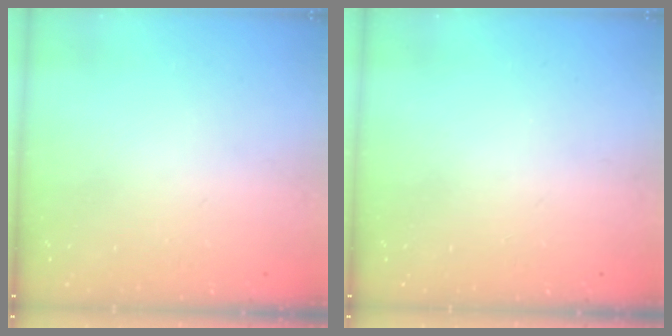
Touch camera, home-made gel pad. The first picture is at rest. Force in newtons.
{"total": 0.0}